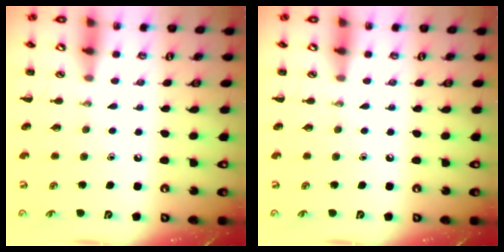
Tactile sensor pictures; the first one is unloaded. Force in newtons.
{"total": 0.0}